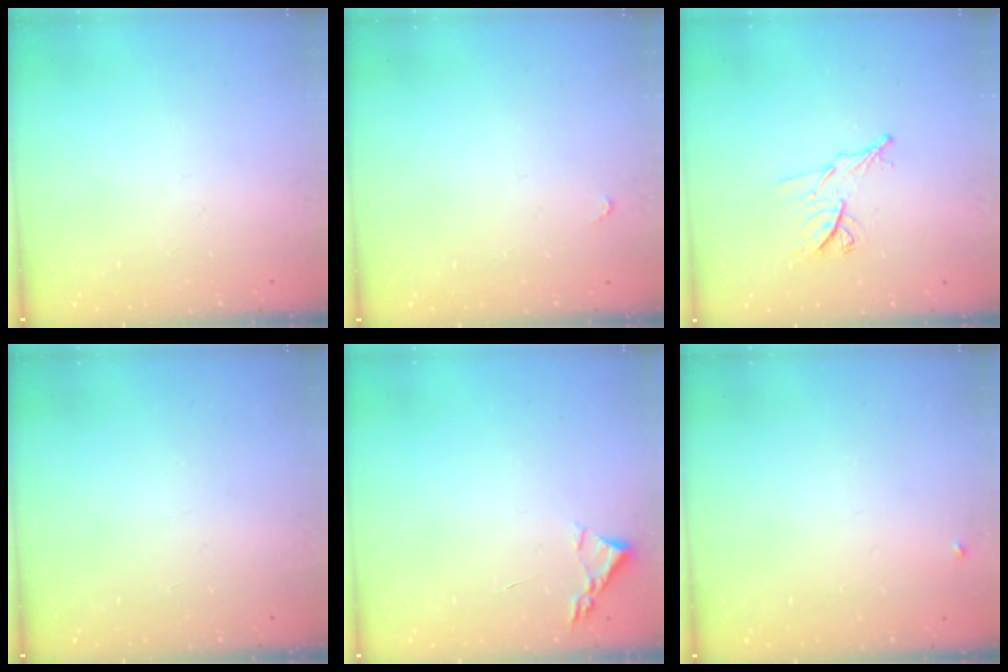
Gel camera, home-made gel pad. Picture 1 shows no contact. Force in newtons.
{"total": 2.8, "press": 2.8, "slide": 0.4}
{"total": 8.6, "press": 8.6, "slide": 0.7}
{"total": 0.0}
{"total": 2.4, "press": 2.3, "slide": 0.3}
{"total": 3.5, "press": 3.4, "slide": 0.5}